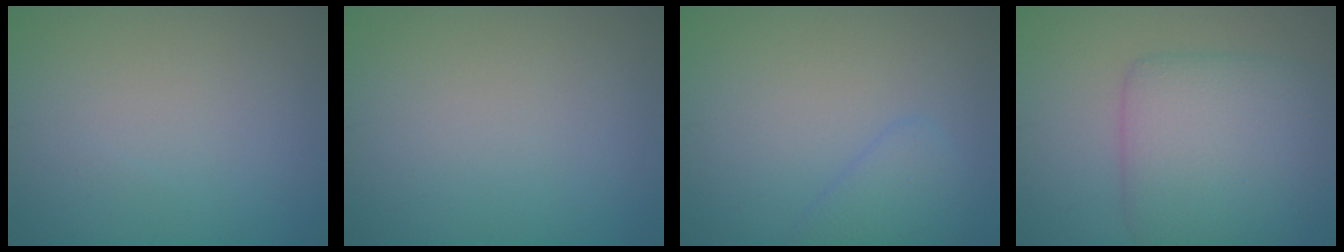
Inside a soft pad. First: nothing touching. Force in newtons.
{"total": 0.0}
{"total": 2.2, "press": 2.1, "slide": 0.2}
{"total": 6.3, "press": 6.3, "slide": 0.1}